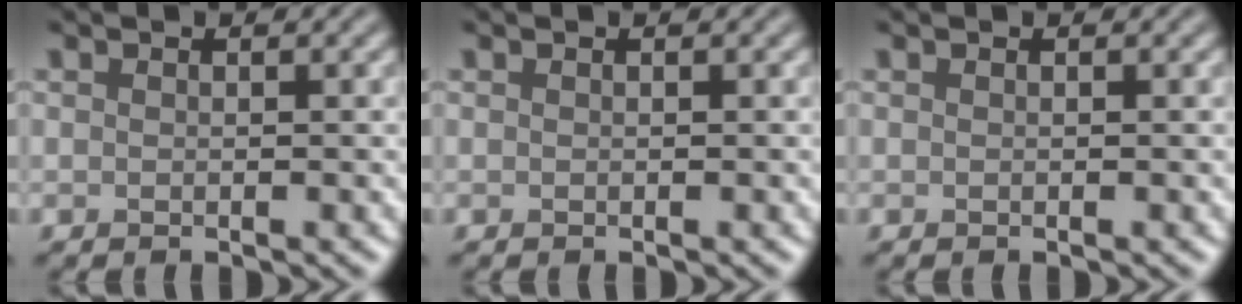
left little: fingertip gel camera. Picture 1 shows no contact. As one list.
[{"total": 0.0}, {"total": 0.0}]